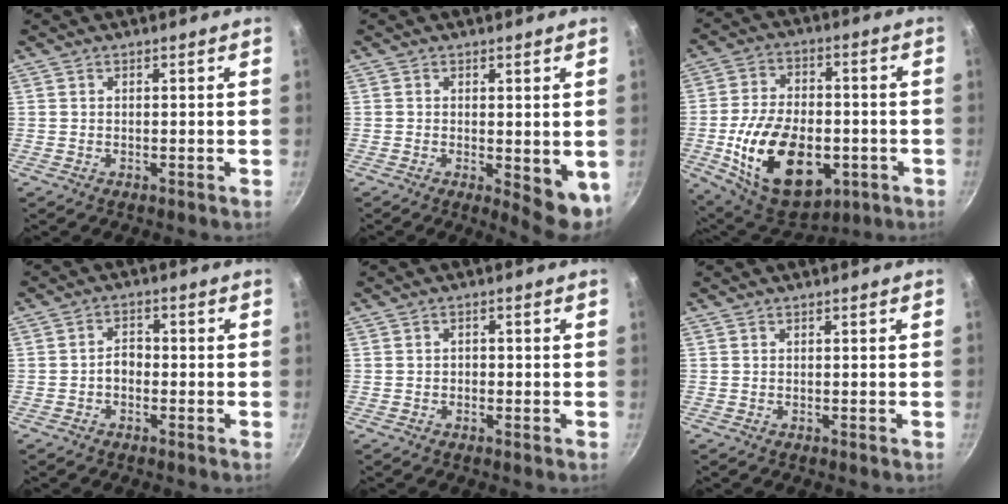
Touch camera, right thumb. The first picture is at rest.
{"total": 6.9, "force": [-0.6, 2.8, 6.3], "torque": [-0.069, -0.007, -0.001]}
{"total": 22.1, "force": [-5.4, 13.4, 16.7], "torque": [-0.269, 0.016, -0.076]}
{"total": 2.9, "force": [-1.0, 2.0, 1.9], "torque": [-0.015, 0.018, -0.020]}
{"total": 1.1, "force": [-0.5, 0.9, 0.4], "torque": [-0.005, 0.003, -0.008]}
{"total": 0.0}